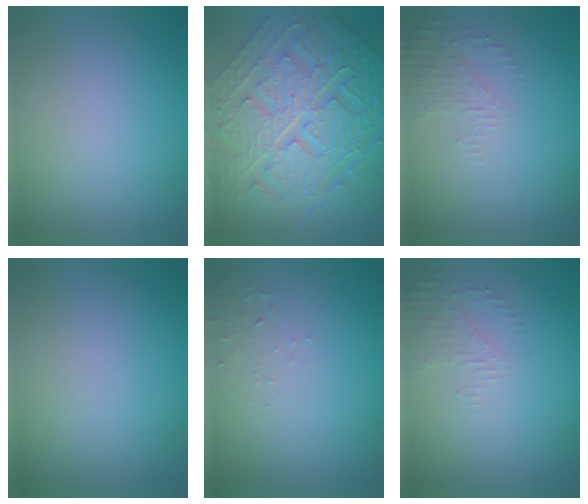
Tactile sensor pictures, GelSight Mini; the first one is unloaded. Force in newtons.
{"total": 11.0, "press": 7.8, "slide": 7.8}
{"total": 1.9, "press": 1.8, "slide": 0.4}
{"total": 0.0}
{"total": 1.2, "press": 1.2, "slide": 0.1}
{"total": 1.9, "press": 1.8, "slide": 0.4}